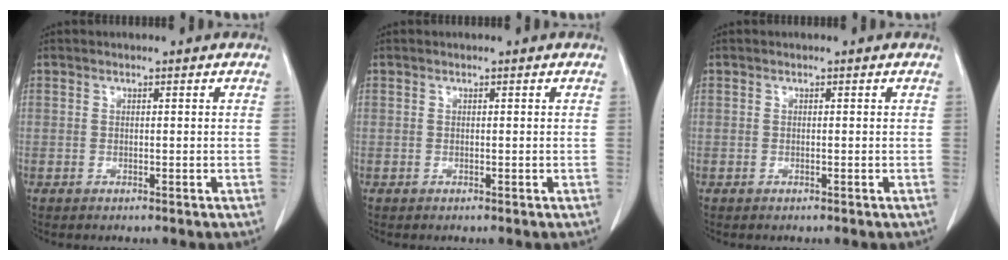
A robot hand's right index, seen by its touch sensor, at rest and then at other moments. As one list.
[{"total": 0.0}, {"total": 0.0}]